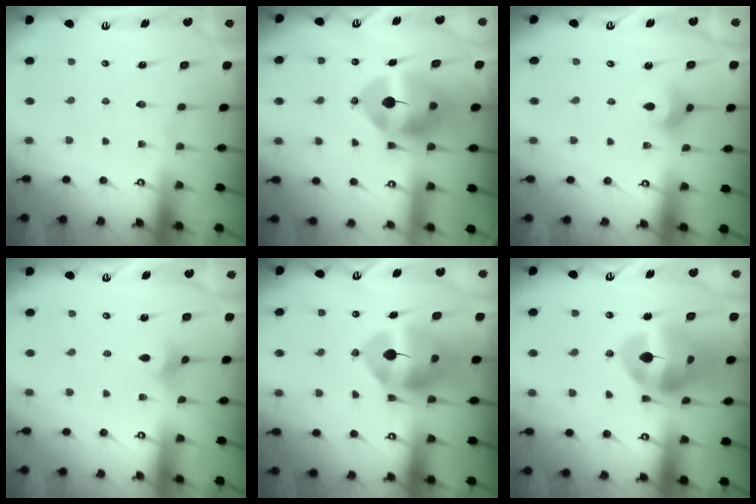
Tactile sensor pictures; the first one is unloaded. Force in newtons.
{"total": 12.6, "press": 12.4, "slide": 2.3}
{"total": 4.1, "press": 4.0, "slide": 0.8}
{"total": 1.9, "press": 1.8, "slide": 0.5}
{"total": 13.1, "press": 12.9, "slide": 2.1}
{"total": 17.1, "press": 17.0, "slide": 2.0}